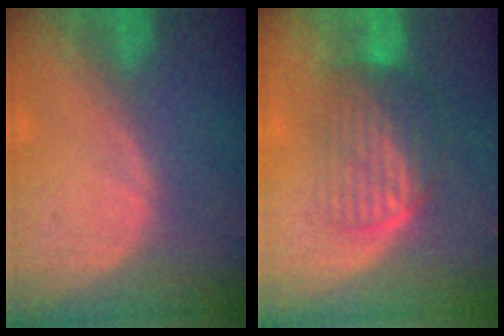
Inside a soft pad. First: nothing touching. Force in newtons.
{"total": 6.5, "press": 6.3, "slide": 1.6}